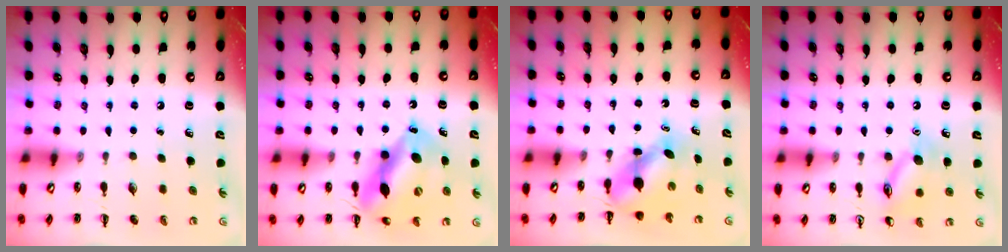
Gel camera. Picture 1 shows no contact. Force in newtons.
{"total": 14.0, "press": 13.5, "slide": 3.9}
{"total": 4.9, "press": 4.9, "slide": 0.5}
{"total": 11.3, "press": 11.3, "slide": 0.6}